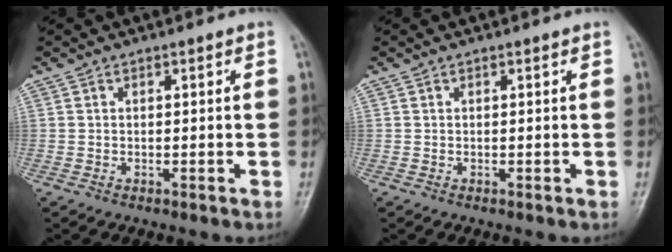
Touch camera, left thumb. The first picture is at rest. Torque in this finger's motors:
{"motor_torque": [0.00, 0.00, -0.01, -0.01, 0.00]}